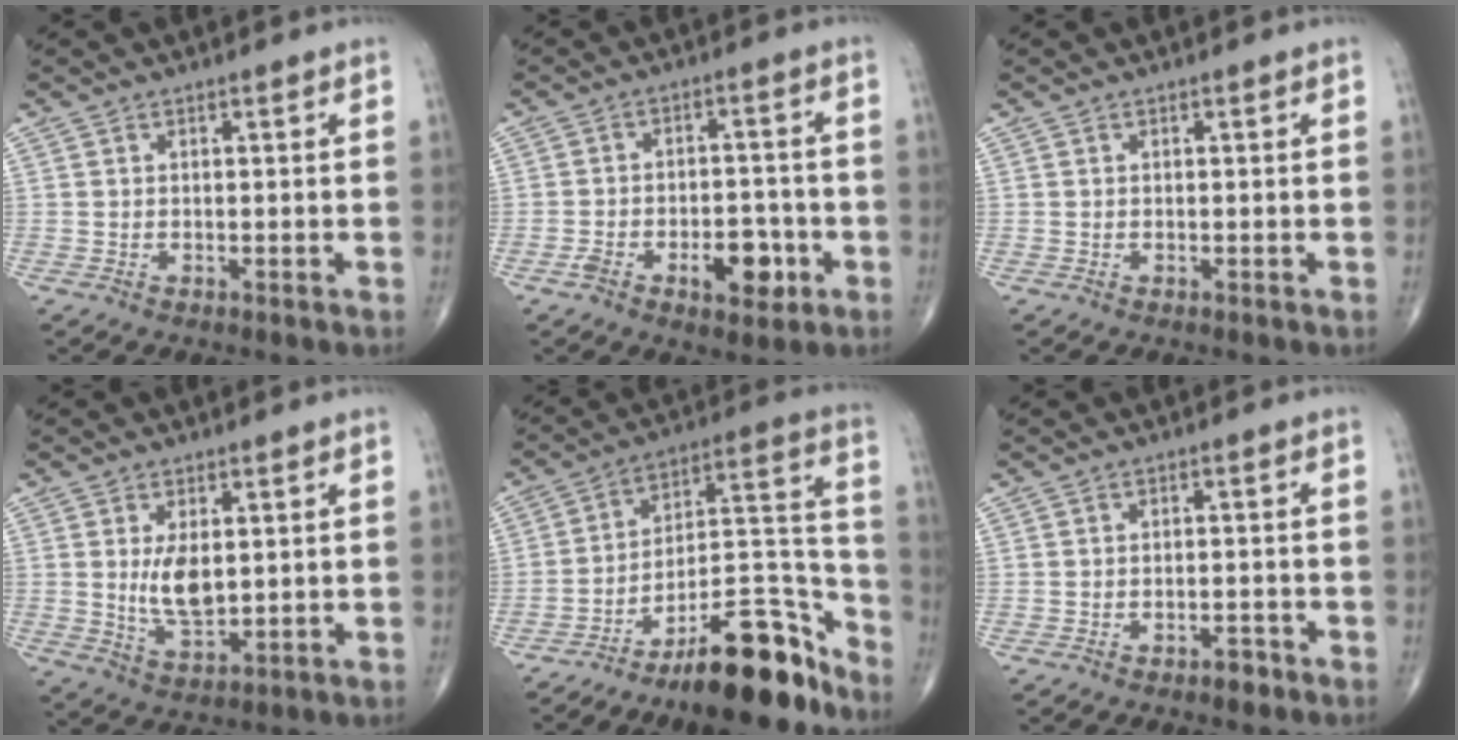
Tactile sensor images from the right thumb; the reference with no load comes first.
{"total": 9.0, "force": [-3.7, 4.7, 6.7], "torque": [-0.090, 0.033, -0.050]}
{"total": 0.0}
{"total": 7.0, "force": [1.0, 3.5, 6.0], "torque": [-0.098, -0.018, 0.026]}
{"total": 19.5, "force": [-14.2, 6.1, 11.9], "torque": [-0.132, 0.131, -0.229]}
{"total": 2.2, "force": [-1.7, 0.8, 1.2], "torque": [-0.015, 0.012, -0.027]}